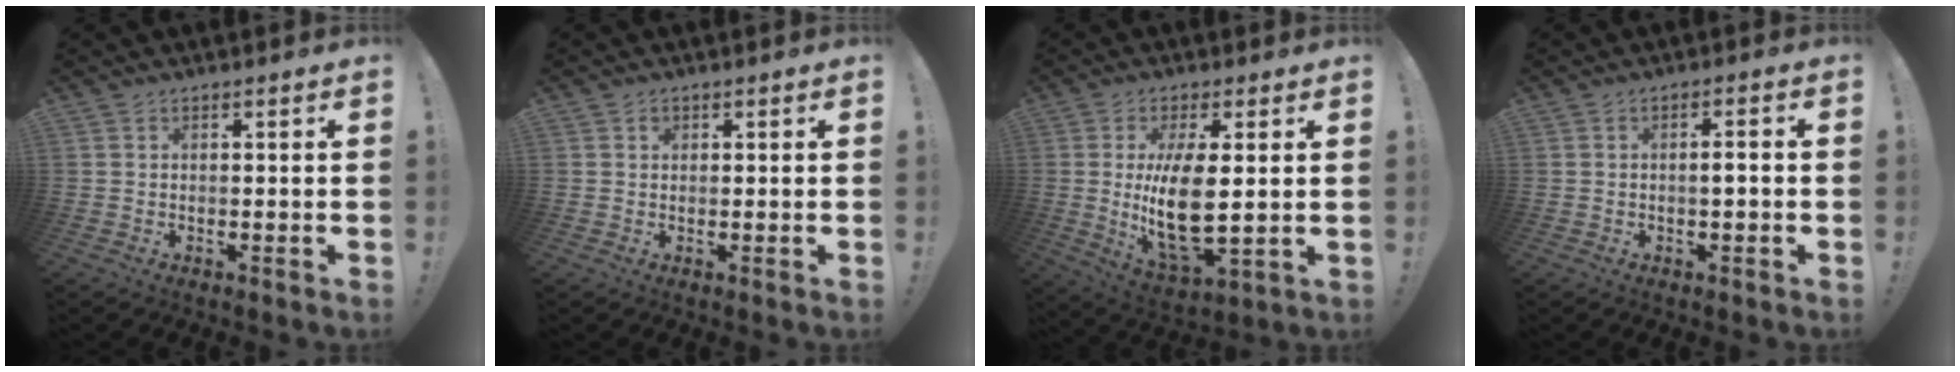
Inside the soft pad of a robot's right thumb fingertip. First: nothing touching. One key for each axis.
{"total": 0.7, "fx": 0.4, "fy": 0.6, "fz": 0.1, "tx": 0.002, "ty": -0.002, "tz": 0.006}
{"total": 14.4, "fx": 1.3, "fy": 6.0, "fz": 13.0, "tx": -0.248, "ty": -0.025, "tz": 0.017}
{"total": 2.3, "fx": -0.5, "fy": 0.2, "fz": 2.2, "tx": -0.032, "ty": 0.000, "tz": -0.013}